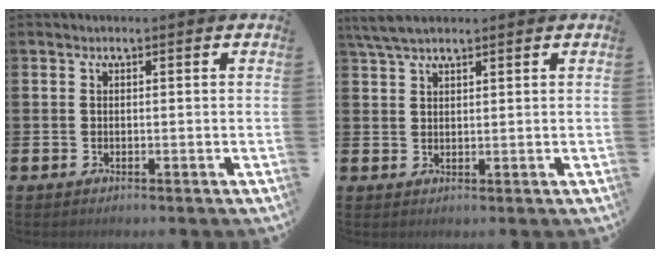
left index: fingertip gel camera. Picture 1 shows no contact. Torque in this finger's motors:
{"motor_torque": [-0.11, -0.16, 0.36, 0.04]}